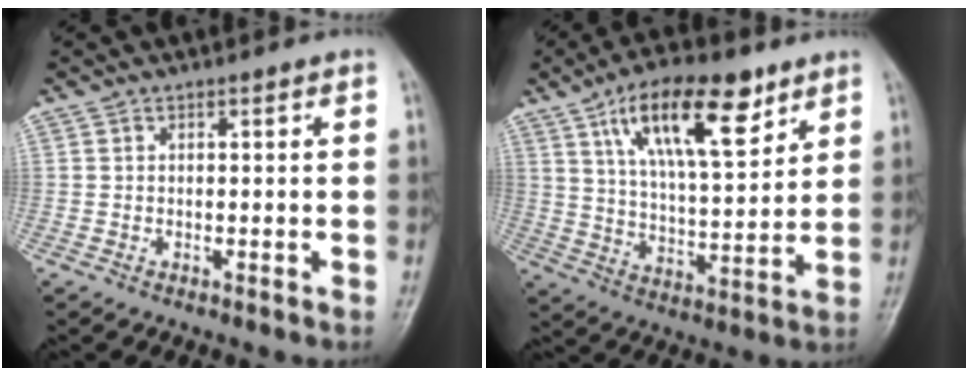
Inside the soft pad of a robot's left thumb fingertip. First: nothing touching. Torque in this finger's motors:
{"motor_torque": [1.77, 1.78, 1.57, -1.20, 0.30]}